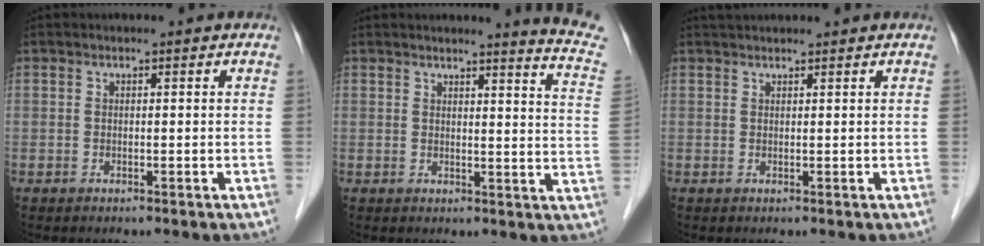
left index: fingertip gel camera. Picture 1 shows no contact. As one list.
[{"total": 8.6, "force": [8.1, -1.0, 2.8], "torque": [-0.032, -0.066, 0.067]}, {"total": 2.7, "force": [2.6, 0.0, 0.8], "torque": [-0.008, 0.031, 0.047]}]